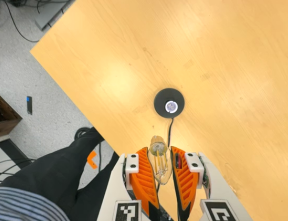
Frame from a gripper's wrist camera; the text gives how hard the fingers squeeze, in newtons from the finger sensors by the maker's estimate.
{"total": 21.1, "left": 26.4, "right": 15.7}